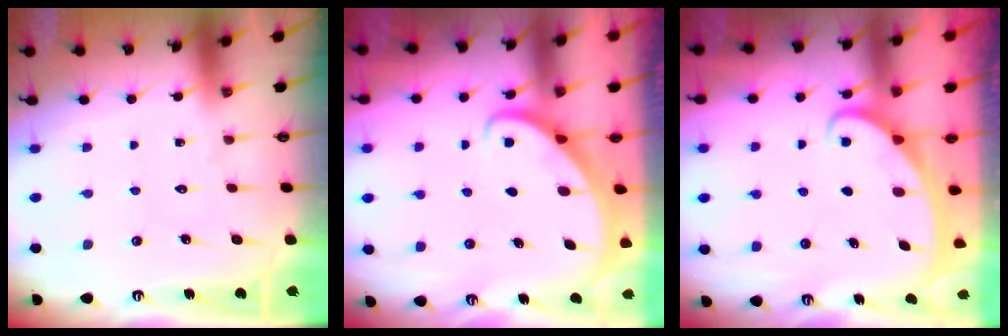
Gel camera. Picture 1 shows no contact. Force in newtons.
{"total": 2.6, "press": 2.6, "slide": 0.2}
{"total": 2.2, "press": 2.2, "slide": 0.4}